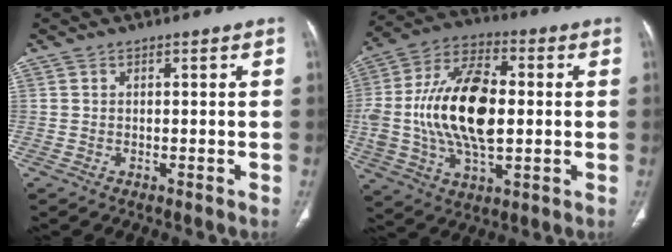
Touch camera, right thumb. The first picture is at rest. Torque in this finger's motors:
{"motor_torque": [0.99, 1.15, 1.02, 0.13, 0.28]}